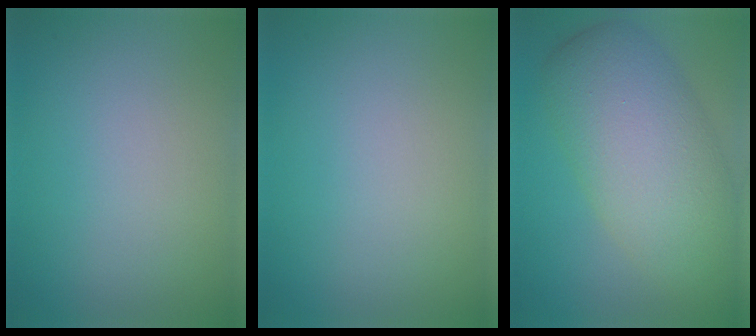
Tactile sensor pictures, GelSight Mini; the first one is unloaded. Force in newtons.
{"total": 0.0}
{"total": 9.5, "press": 9.5, "slide": 0.7}